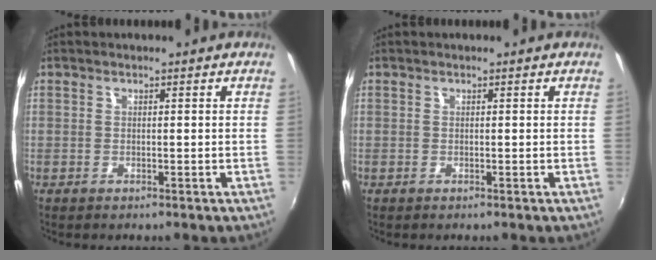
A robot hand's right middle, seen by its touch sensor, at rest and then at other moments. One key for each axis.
{"total": 0.0}